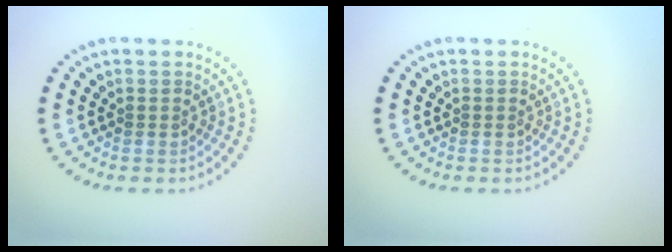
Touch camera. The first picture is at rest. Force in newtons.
{"total": 0.0}